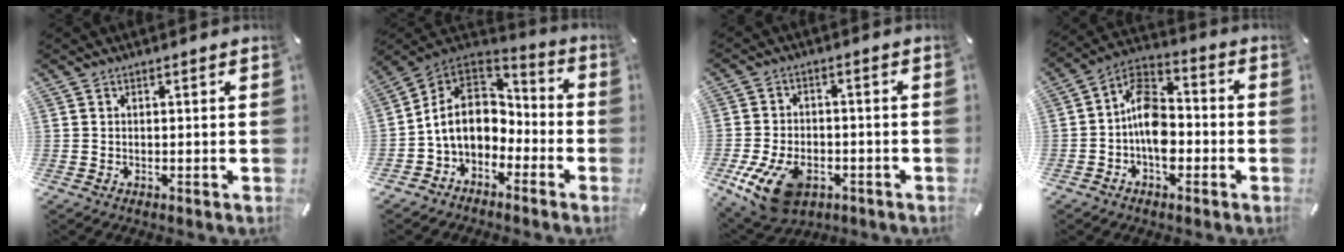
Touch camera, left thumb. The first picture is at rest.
{"total": 10.9, "force": [-2.5, 9.0, 5.5], "torque": [-0.141, 0.014, -0.048]}
{"total": 12.7, "force": [-5.5, 8.2, 8.0], "torque": [-0.155, 0.024, -0.094]}
{"total": 10.3, "force": [-2.6, 7.0, 7.2], "torque": [-0.145, 0.013, -0.049]}